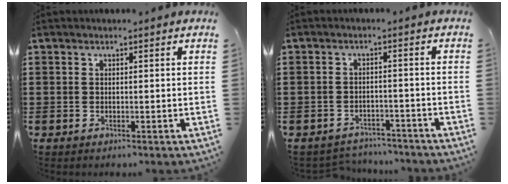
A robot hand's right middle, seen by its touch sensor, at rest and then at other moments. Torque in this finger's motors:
{"motor_torque": [-0.16, 0.02, 0.00, -0.01]}